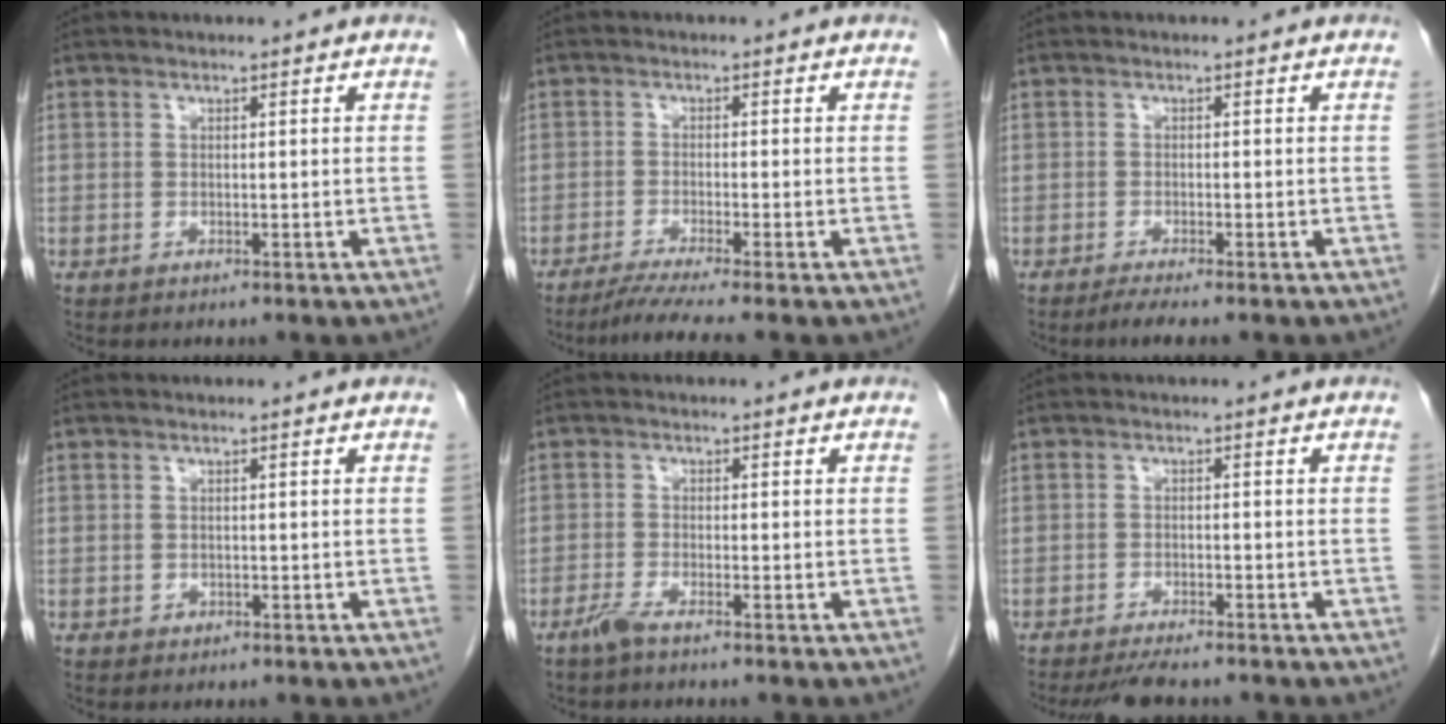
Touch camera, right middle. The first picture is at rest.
{"total": 5.1, "force": [-4.1, -1.2, 2.9], "torque": [-0.049, -0.019, -0.074]}
{"total": 2.3, "force": [-1.8, -0.2, 1.4], "torque": [-0.028, -0.006, -0.034]}
{"total": 0.5, "force": [-0.2, 0.4, 0.1], "torque": [-0.005, 0.002, -0.003]}
{"total": 2.1, "force": [-1.7, 0.0, 1.3], "torque": [-0.037, -0.005, -0.038]}
{"total": 5.1, "force": [-4.6, 0.8, 2.1], "torque": [-0.029, -0.011, -0.073]}